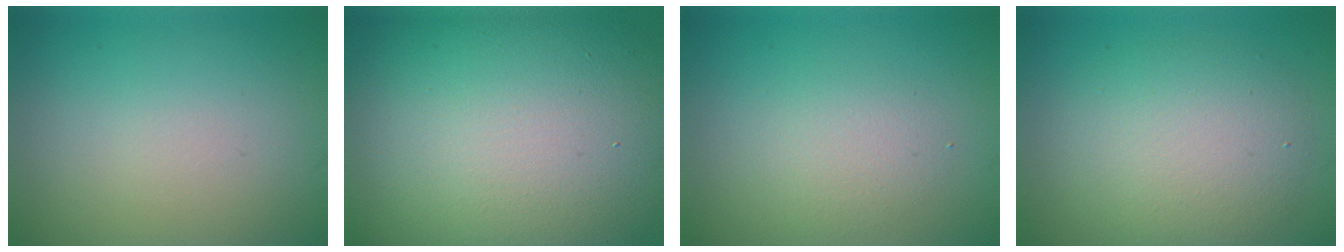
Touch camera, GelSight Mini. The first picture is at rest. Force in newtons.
{"total": 18.8, "press": 18.8, "slide": 0.9}
{"total": 2.2, "press": 2.2, "slide": 0.2}
{"total": 5.2, "press": 5.2, "slide": 0.6}